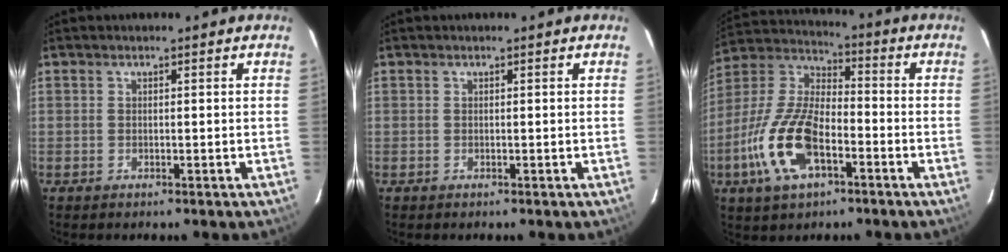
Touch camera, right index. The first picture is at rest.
{"total": 0.0}
{"total": 16.9, "force": [-6.8, 7.8, 13.4], "torque": [-0.293, -0.003, -0.130]}